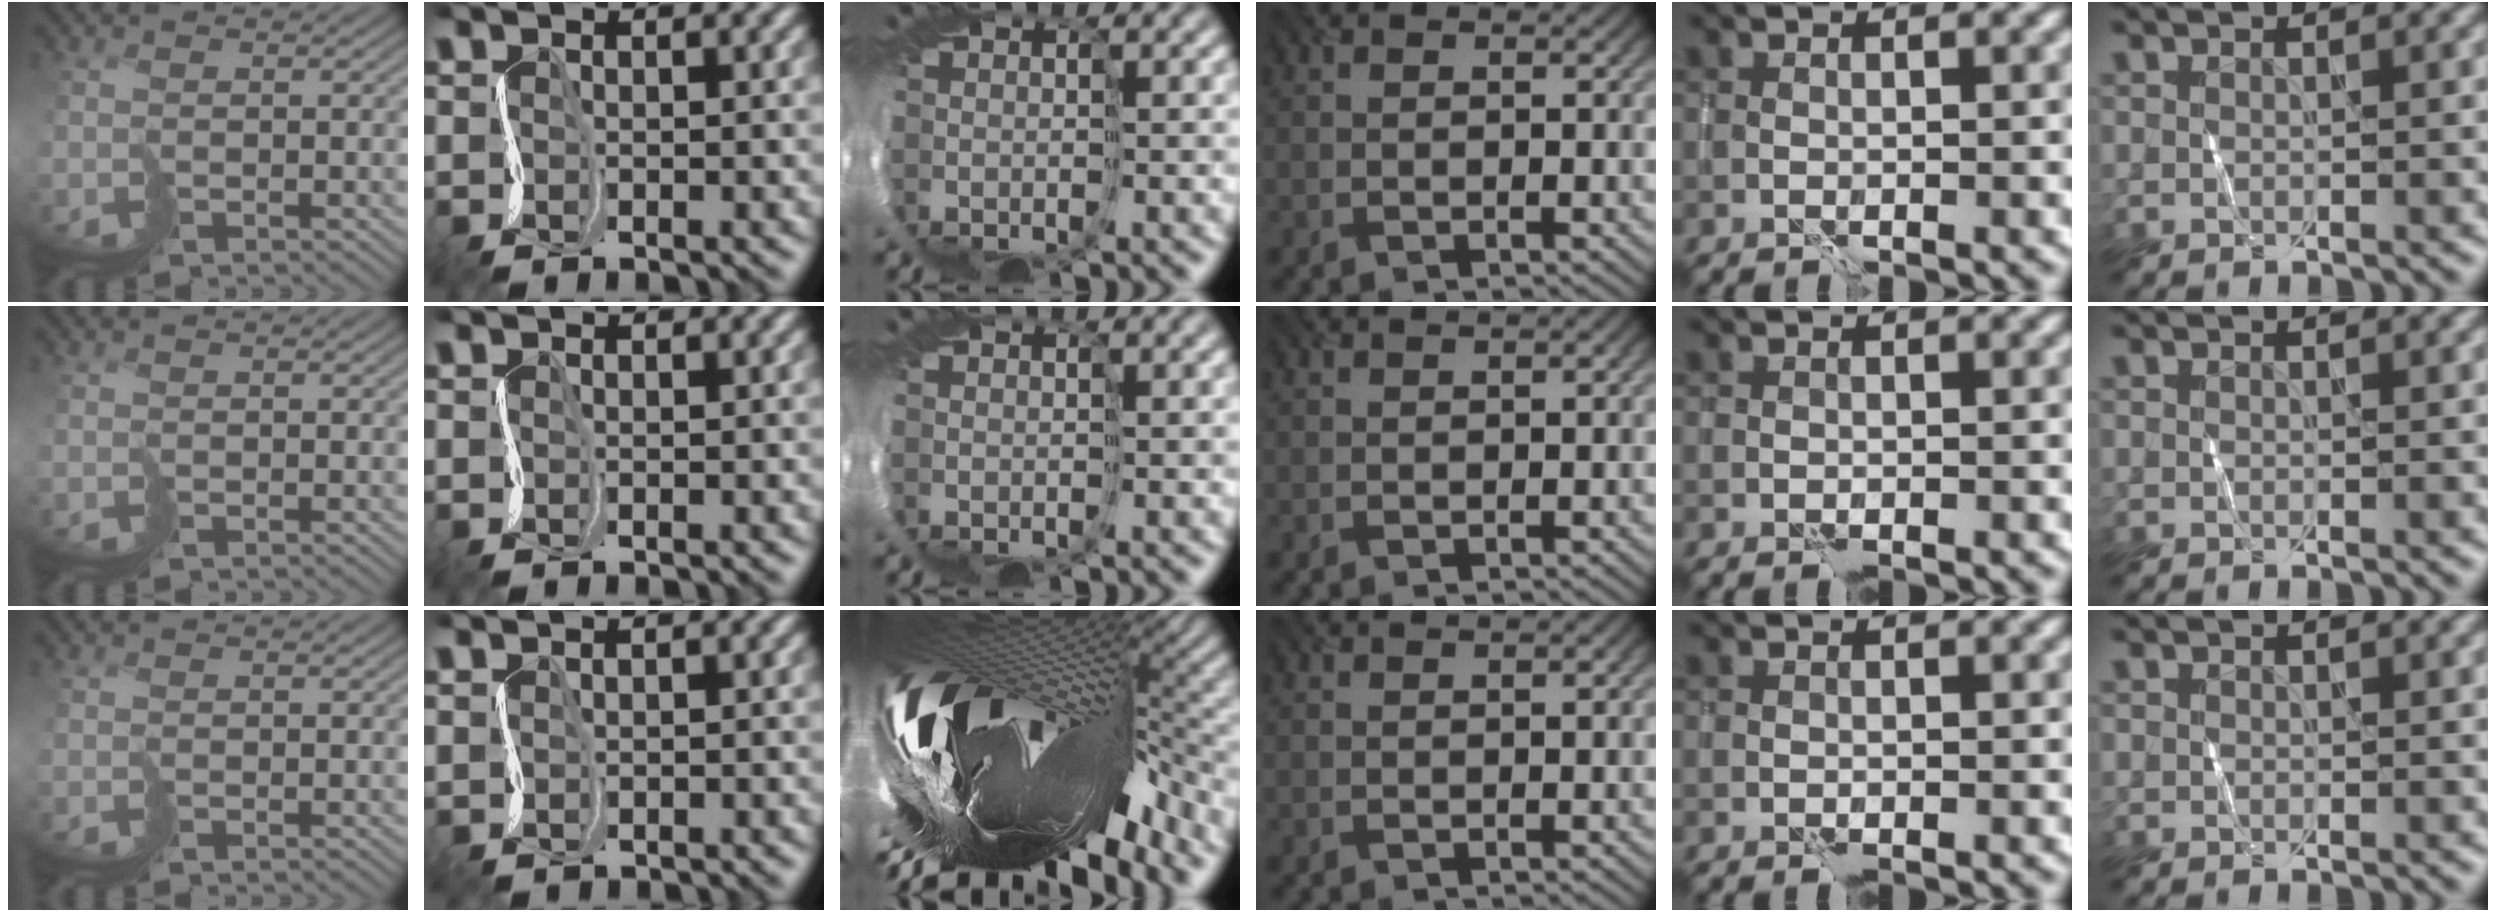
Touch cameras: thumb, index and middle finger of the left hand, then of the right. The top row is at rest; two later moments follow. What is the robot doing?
{"motion": "cut", "object": "tissue"}